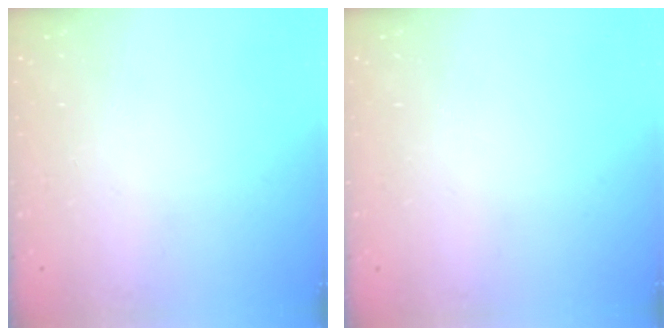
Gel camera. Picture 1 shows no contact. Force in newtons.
{"total": 0.0}